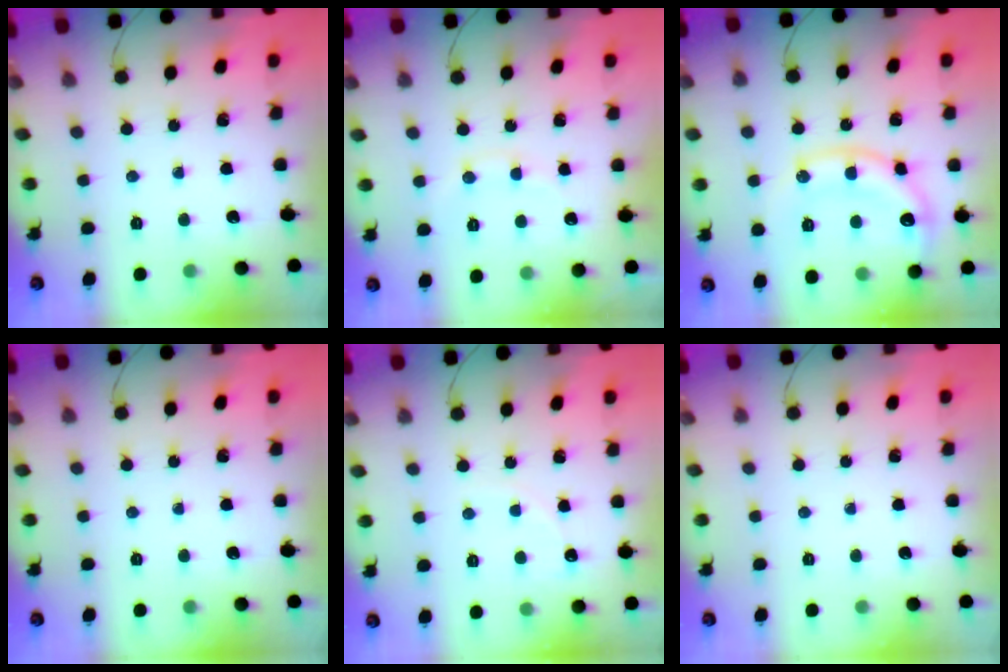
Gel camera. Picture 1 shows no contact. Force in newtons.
{"total": 8.3, "press": 8.1, "slide": 1.4}
{"total": 15.8, "press": 15.7, "slide": 1.5}
{"total": 0.0}
{"total": 3.6, "press": 3.4, "slide": 0.9}
{"total": 0.0}